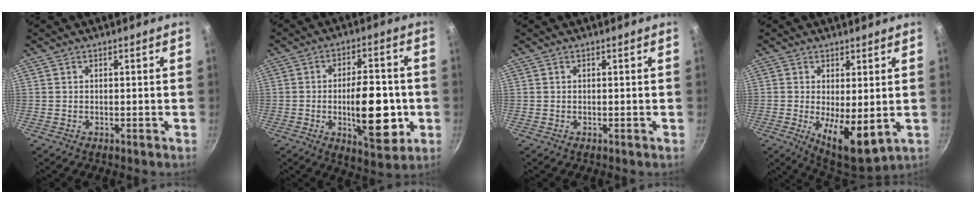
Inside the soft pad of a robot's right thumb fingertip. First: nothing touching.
{"total": 15.3, "force": [-2.8, 6.8, 13.5], "torque": [-0.165, 0.008, -0.033]}
{"total": 0.0}
{"total": 10.0, "force": [-0.9, 3.9, 9.2], "torque": [-0.132, -0.024, -0.002]}